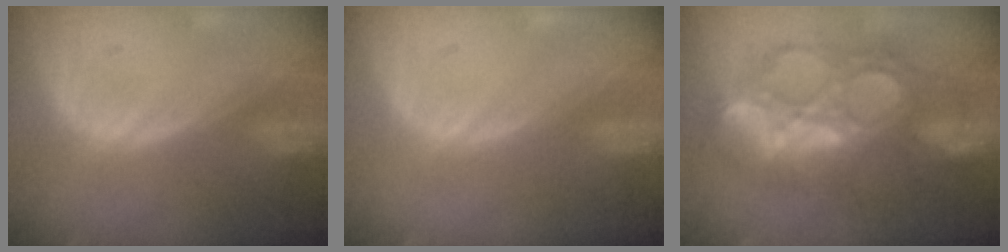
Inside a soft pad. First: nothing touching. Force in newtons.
{"total": 0.0}
{"total": 10.8, "press": 10.8, "slide": 0.9}